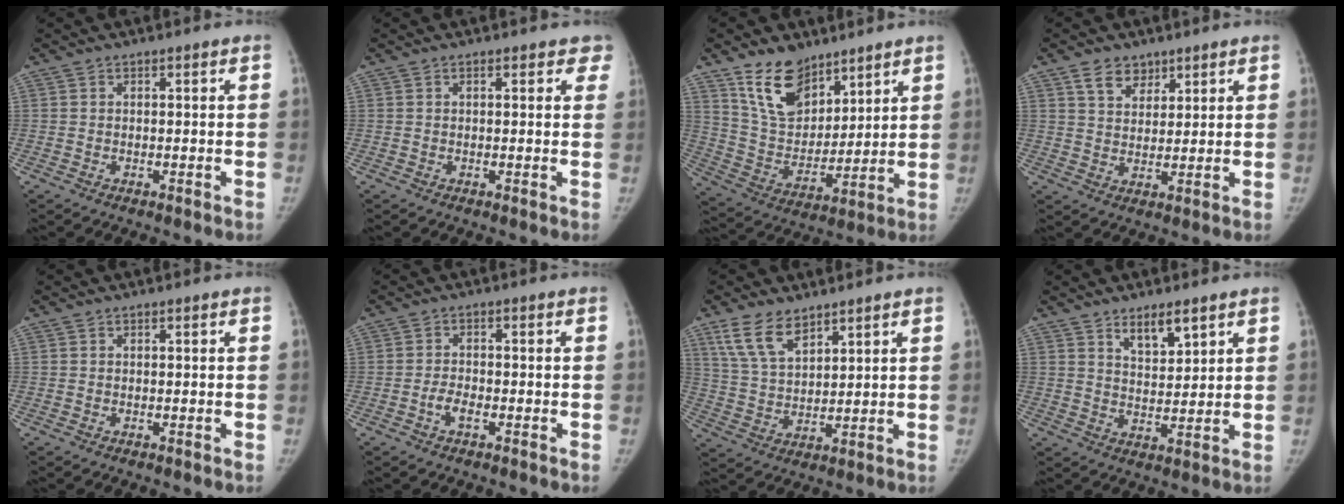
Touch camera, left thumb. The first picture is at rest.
{"total": 3.1, "force": [2.1, 1.5, 1.6], "torque": [0.015, 0.000, 0.013]}
{"total": 13.9, "force": [9.5, 8.0, 6.2], "torque": [-0.074, -0.061, 0.189]}
{"total": 5.5, "force": [3.5, 3.7, 1.9], "torque": [-0.005, -0.025, 0.067]}
{"total": 0.0}
{"total": 2.6, "force": [-1.4, 1.3, 1.8], "torque": [-0.031, 0.011, -0.027]}
{"total": 9.0, "force": [6.0, 4.4, 4.9], "torque": [-0.079, -0.027, 0.127]}
{"total": 6.0, "force": [4.1, 2.3, 3.8], "torque": [-0.044, -0.033, 0.071]}